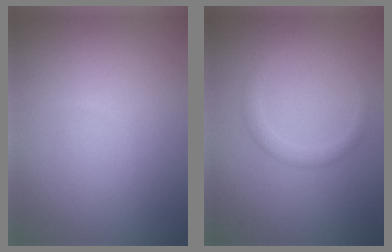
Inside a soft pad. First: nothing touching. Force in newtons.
{"total": 1.6, "press": 1.6, "slide": 0.1}